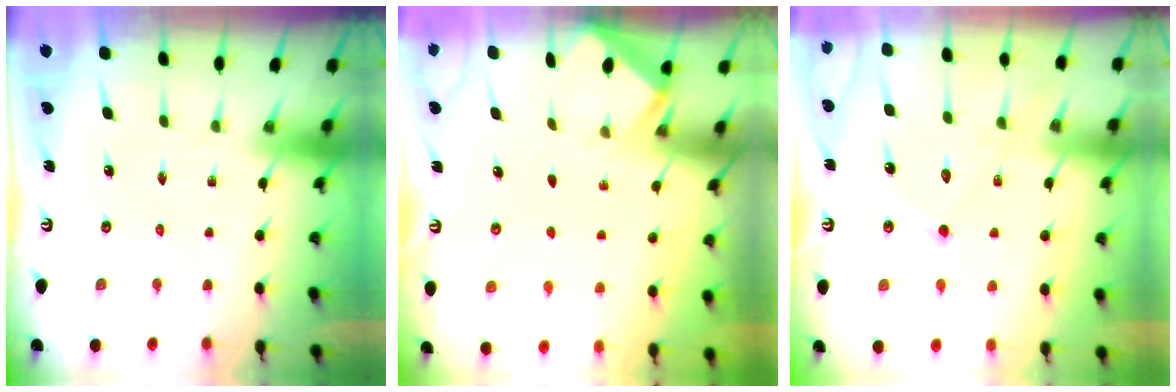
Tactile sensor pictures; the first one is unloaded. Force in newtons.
{"total": 2.4, "press": 2.3, "slide": 0.4}
{"total": 14.0, "press": 13.9, "slide": 1.0}